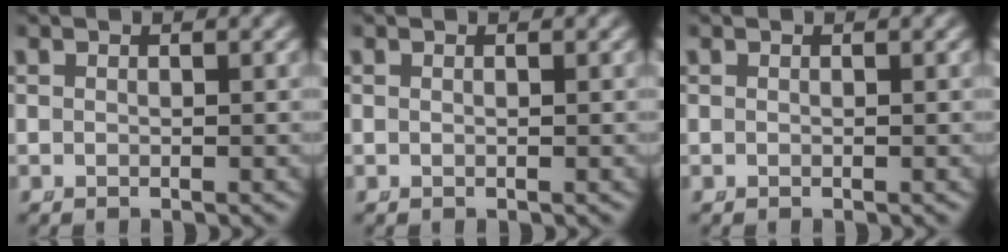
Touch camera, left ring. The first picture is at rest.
{"total": 0.0}
{"total": 0.0}